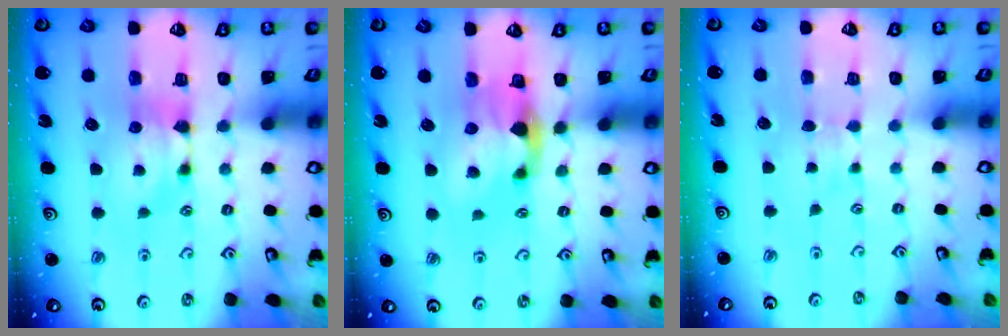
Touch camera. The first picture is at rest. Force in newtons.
{"total": 3.7, "press": 3.3, "slide": 1.5}
{"total": 2.1, "press": 2.1, "slide": 0.3}